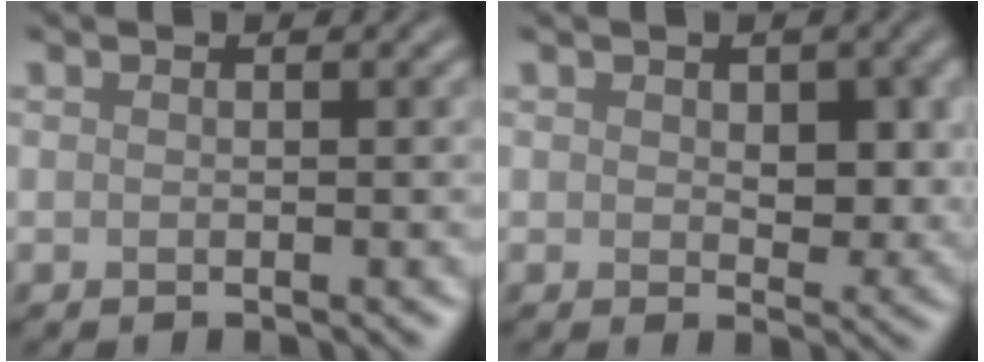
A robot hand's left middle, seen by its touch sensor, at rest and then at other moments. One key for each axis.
{"total": 4.0, "fx": 0.7, "fy": 2.4, "fz": 3.1, "tx": -0.042, "ty": -0.008, "tz": 0.013}